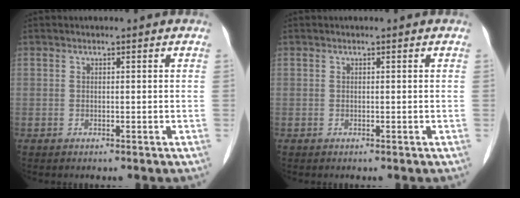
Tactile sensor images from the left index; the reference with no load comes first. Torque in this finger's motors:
{"motor_torque": [0.00, 0.00, 0.02, 0.00]}